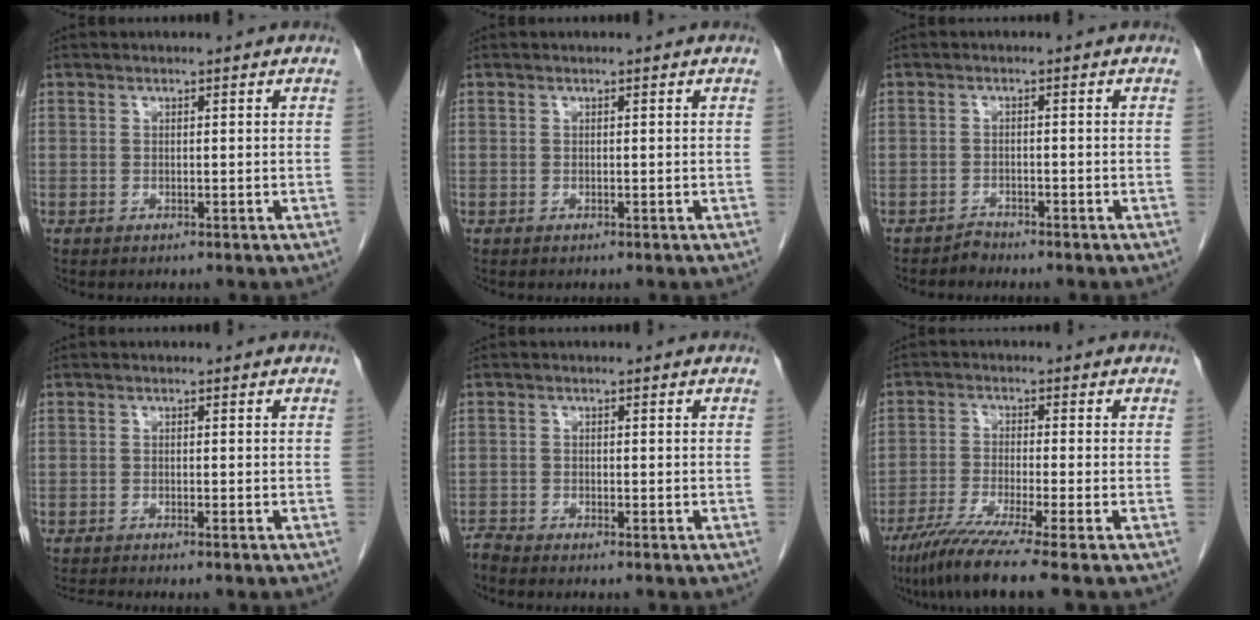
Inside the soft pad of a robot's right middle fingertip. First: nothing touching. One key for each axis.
{"total": 0.0}
{"total": 1.2, "fx": -1.1, "fy": 0.2, "fz": -0.4, "tx": 0.013, "ty": -0.001, "tz": -0.019}
{"total": 2.0, "fx": -1.8, "fy": -0.6, "fz": 0.8, "tx": -0.017, "ty": -0.003, "tz": -0.032}
{"total": 1.2, "fx": -1.2, "fy": -0.3, "fz": -0.2, "tx": 0.002, "ty": -0.006, "tz": -0.025}
{"total": 8.9, "fx": -6.6, "fy": -1.4, "fz": 5.8, "tx": -0.098, "ty": -0.033, "tz": -0.112}